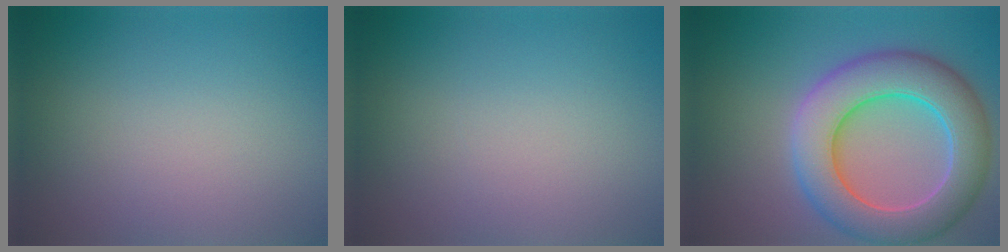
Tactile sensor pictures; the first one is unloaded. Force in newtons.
{"total": 0.0}
{"total": 9.2, "press": 9.2, "slide": 0.6}